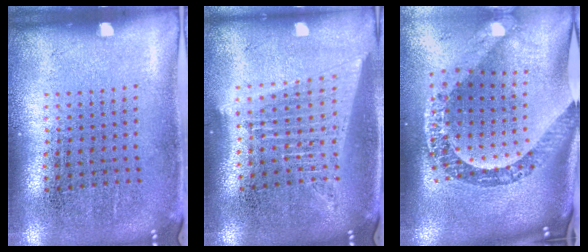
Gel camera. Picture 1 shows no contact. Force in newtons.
{"total": 1.8, "press": 1.6, "slide": 0.8}
{"total": 3.6, "press": 2.5, "slide": 2.6}